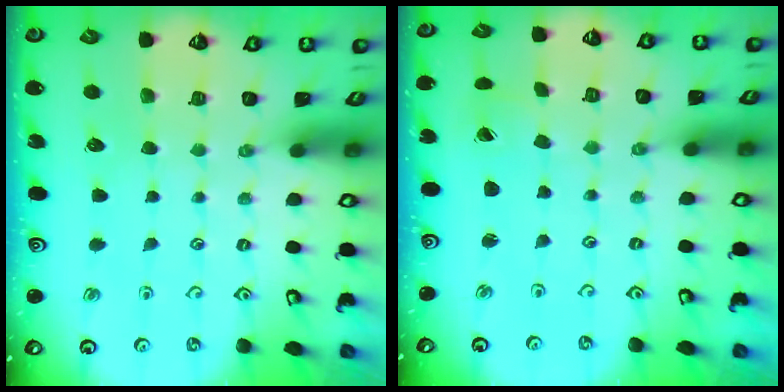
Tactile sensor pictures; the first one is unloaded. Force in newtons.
{"total": 1.5, "press": 1.5, "slide": 0.0}